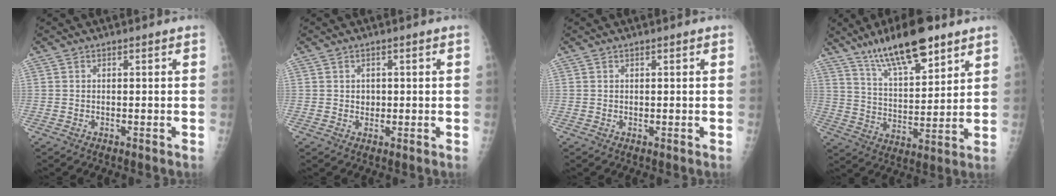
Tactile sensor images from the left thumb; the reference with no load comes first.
{"total": 1.5, "force": [0.2, 1.4, 0.7], "torque": [-0.001, 0.000, 0.005]}
{"total": 0.0}
{"total": 16.2, "force": [11.0, 5.2, 10.8], "torque": [-0.156, -0.052, 0.195]}